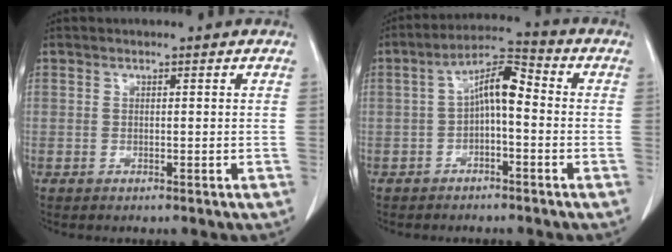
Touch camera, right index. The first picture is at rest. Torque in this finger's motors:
{"motor_torque": [0.94, -0.30, 0.49, 0.11]}